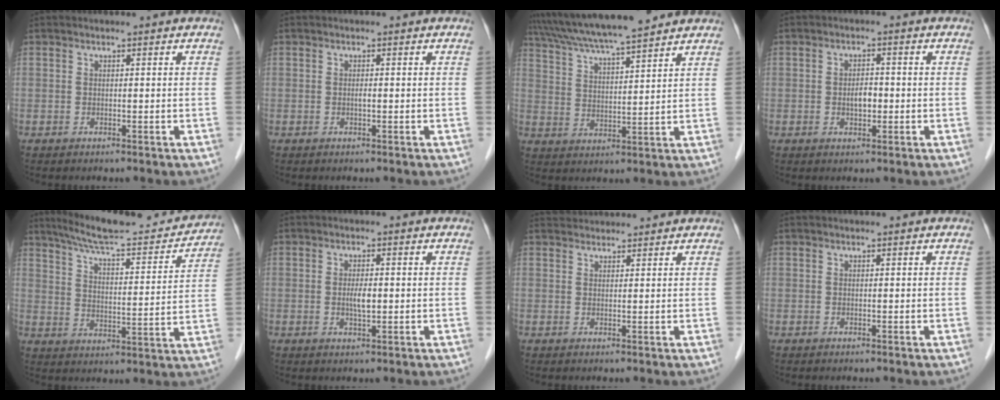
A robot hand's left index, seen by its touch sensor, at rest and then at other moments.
{"total": 0.7, "force": [-0.3, 0.1, 0.6], "torque": [-0.011, -0.003, -0.006]}
{"total": 14.2, "force": [12.5, 0.8, 6.6], "torque": [-0.121, 0.024, 0.208]}
{"total": 2.6, "force": [-0.6, 1.4, 2.2], "torque": [-0.036, 0.000, -0.007]}
{"total": 18.3, "force": [17.0, 2.0, 6.5], "torque": [-0.102, -0.016, 0.240]}
{"total": 2.5, "force": [-0.3, 0.7, 2.3], "torque": [-0.045, -0.004, -0.003]}
{"total": 4.7, "force": [4.6, 0.8, 0.4], "torque": [-0.008, 0.034, 0.071]}
{"total": 0.0}